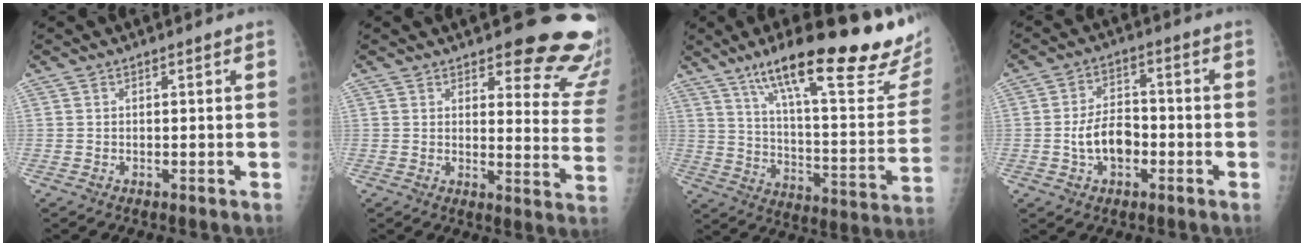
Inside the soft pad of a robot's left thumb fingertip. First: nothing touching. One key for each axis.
{"total": 15.2, "fx": 13.3, "fy": 4.6, "fz": 5.9, "tx": -0.017, "ty": -0.125, "tz": 0.131}
{"total": 30.4, "fx": 19.8, "fy": 6.2, "fz": 22.3, "tx": -0.290, "ty": -0.063, "tz": 0.298}
{"total": 7.6, "fx": -1.9, "fy": 4.9, "fz": 5.5, "tx": -0.082, "ty": 0.021, "tz": -0.038}